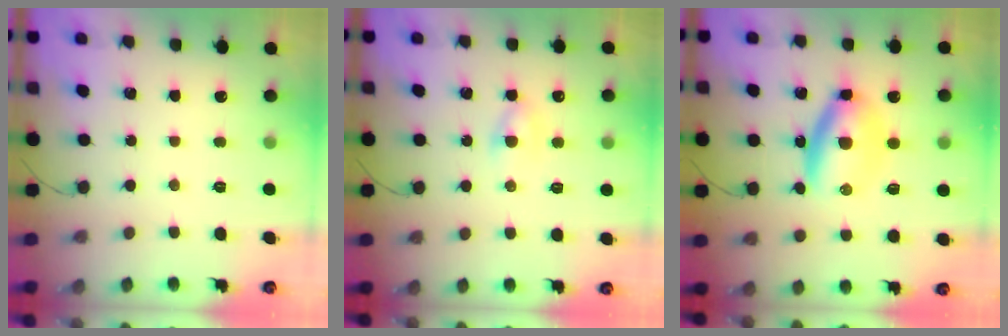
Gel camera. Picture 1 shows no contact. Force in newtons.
{"total": 3.3, "press": 3.1, "slide": 1.1}
{"total": 7.5, "press": 7.2, "slide": 2.1}